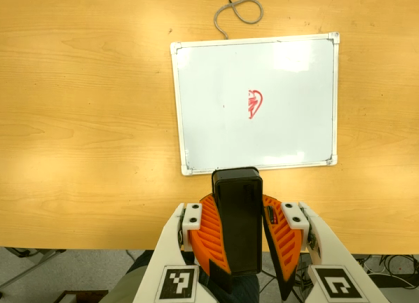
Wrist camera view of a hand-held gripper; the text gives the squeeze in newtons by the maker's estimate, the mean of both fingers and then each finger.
{"total": 12.4, "left": 11.7, "right": 13.1}